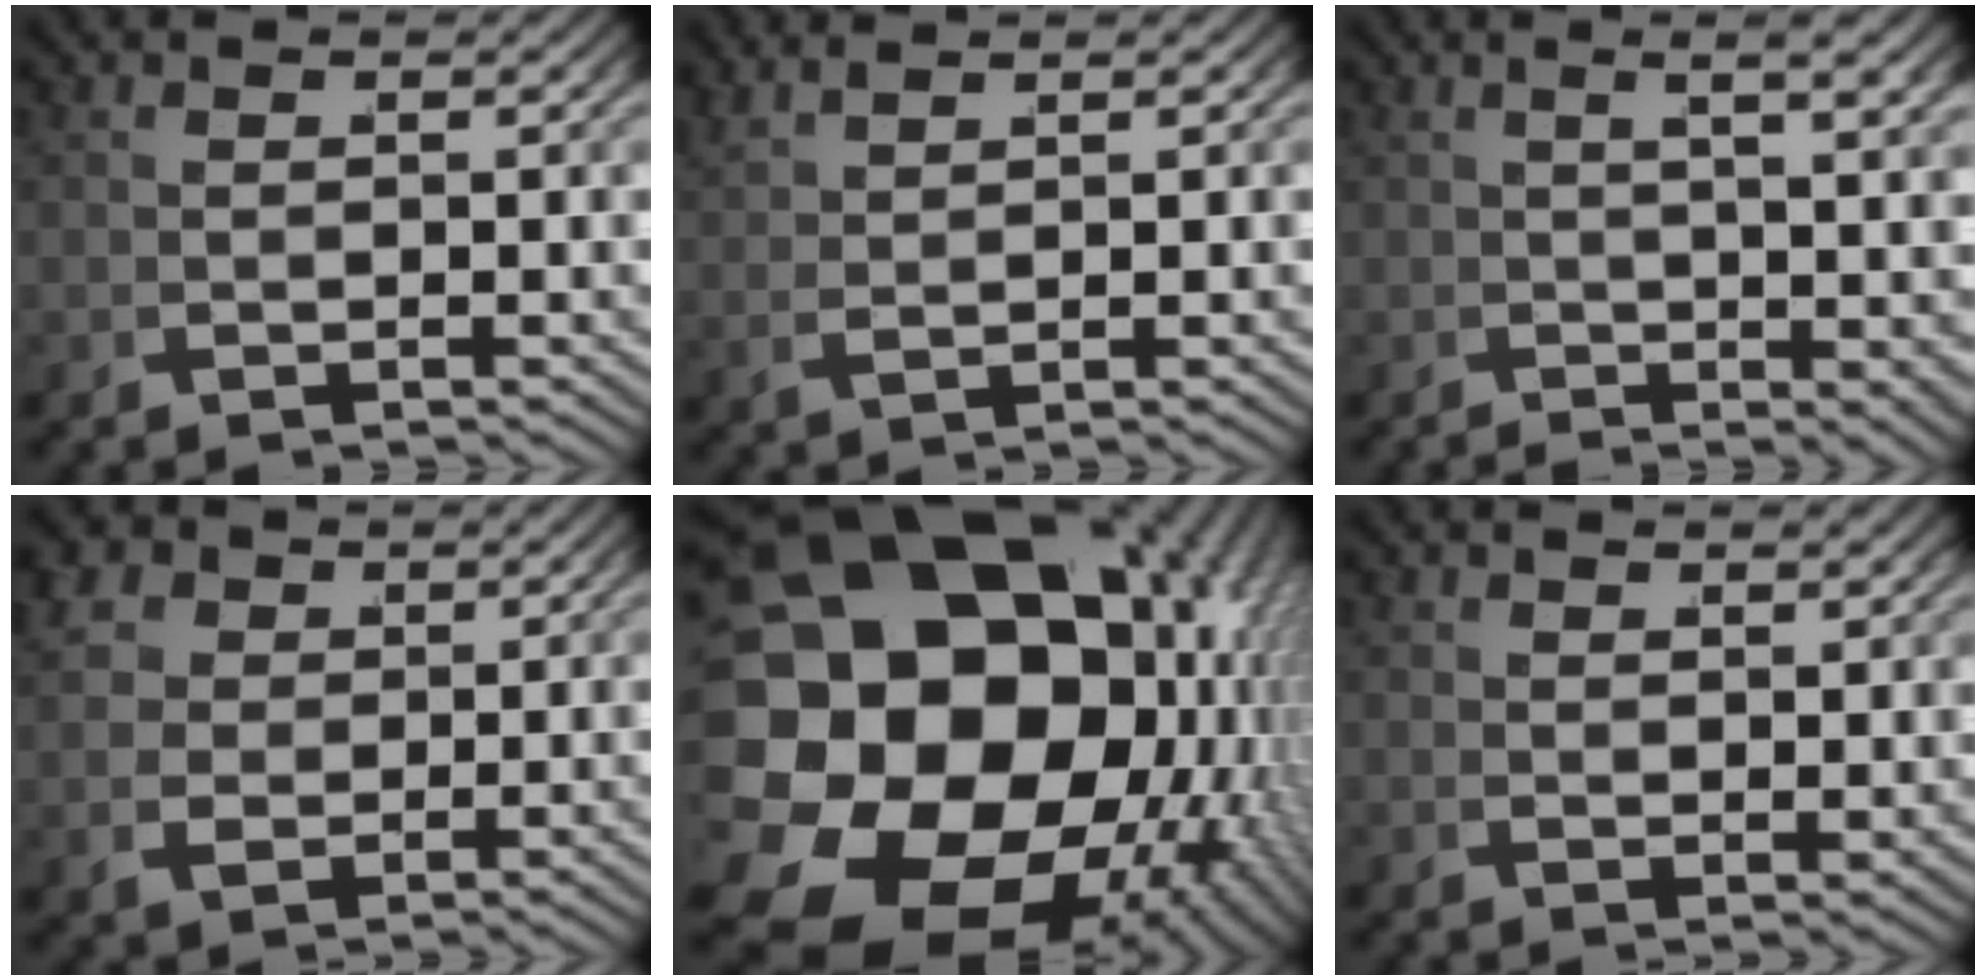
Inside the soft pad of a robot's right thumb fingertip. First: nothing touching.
{"total": 2.2, "force": [2.1, -0.5, 0.7], "torque": [-0.009, 0.016, 0.041]}
{"total": 4.4, "force": [0.8, 0.2, 4.3], "torque": [-0.047, 0.009, 0.012]}
{"total": 5.9, "force": [1.6, 4.8, 2.9], "torque": [-0.069, -0.012, 0.037]}
{"total": 34.9, "force": [-2.0, 24.9, 24.4], "torque": [-0.424, -0.073, -0.015]}
{"total": 1.8, "force": [1.7, 0.0, 0.3], "torque": [0.006, 0.001, 0.037]}